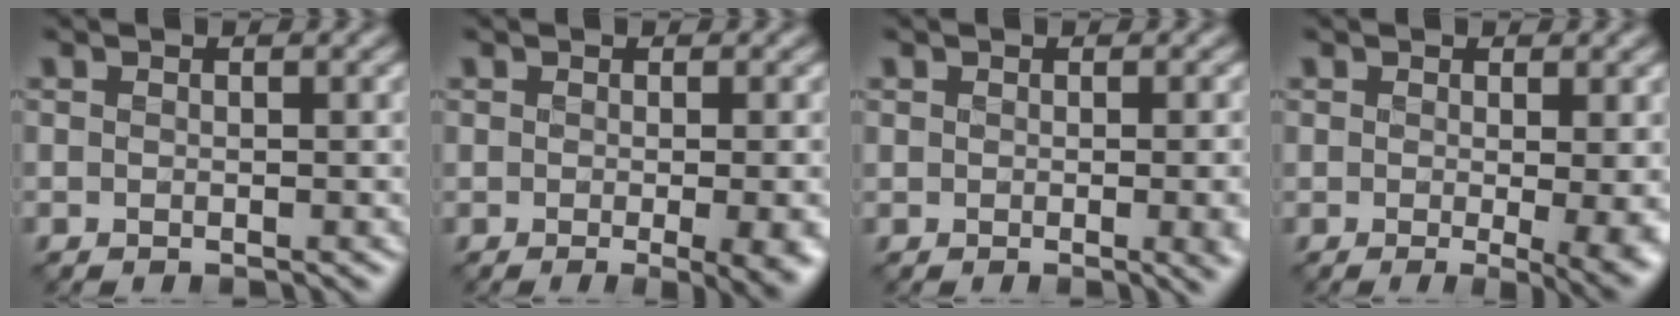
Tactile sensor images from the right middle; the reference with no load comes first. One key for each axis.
{"total": 5.1, "fx": -1.2, "fy": 1.9, "fz": 4.6, "tx": -0.052, "ty": -0.019, "tz": -0.005}
{"total": 3.3, "fx": -0.3, "fy": 1.4, "fz": 2.9, "tx": -0.022, "ty": -0.013, "tz": 0.002}
{"total": 4.4, "fx": -0.3, "fy": 1.3, "fz": 4.2, "tx": -0.054, "ty": -0.018, "tz": -0.002}